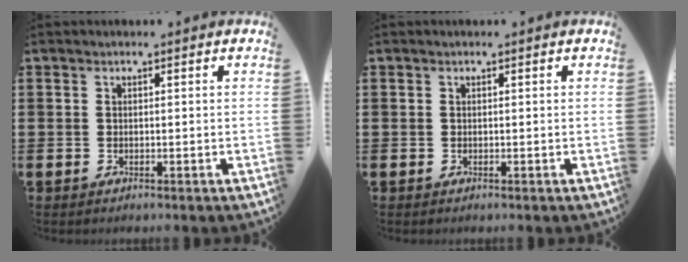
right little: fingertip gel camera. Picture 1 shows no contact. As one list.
[{"total": 0.0}]